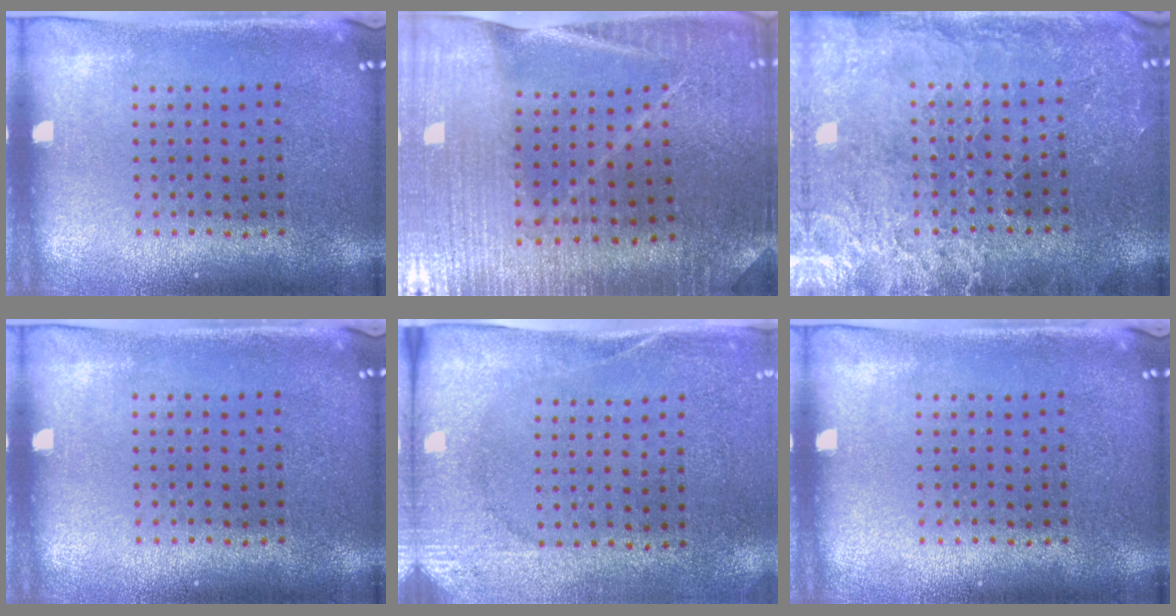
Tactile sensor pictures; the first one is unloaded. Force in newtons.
{"total": 2.3, "press": 2.3, "slide": 0.1}
{"total": 3.4, "press": 3.2, "slide": 1.1}
{"total": 0.0}
{"total": 2.6, "press": 2.0, "slide": 1.6}
{"total": 0.0}